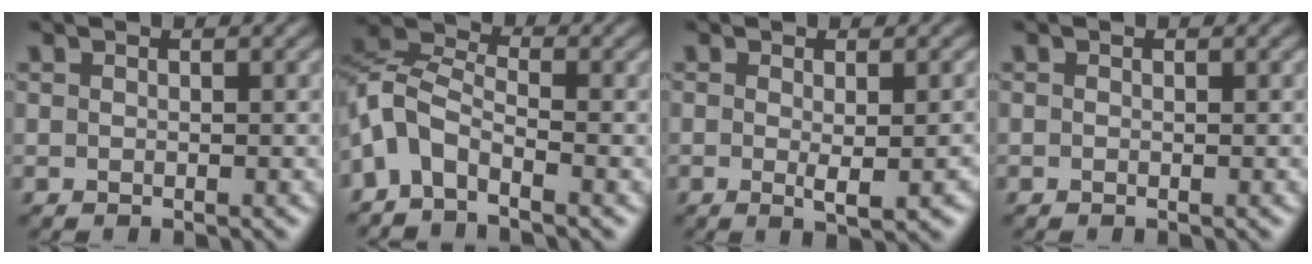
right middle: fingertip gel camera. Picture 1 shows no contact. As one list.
[{"total": 4.6, "force": [-3.0, 2.3, 2.6], "torque": [-0.057, 0.006, -0.071]}, {"total": 2.6, "force": [-0.4, 0.3, 2.6], "torque": [-0.040, -0.002, 0.001]}, {"total": 0.0}]